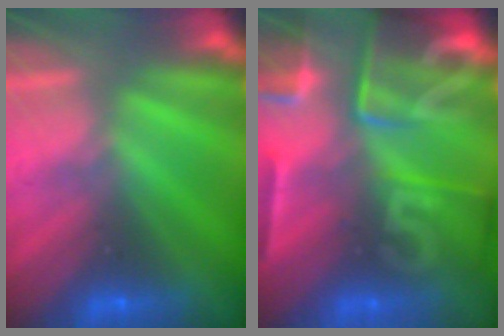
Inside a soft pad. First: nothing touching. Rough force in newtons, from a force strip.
{"total": 9.0}